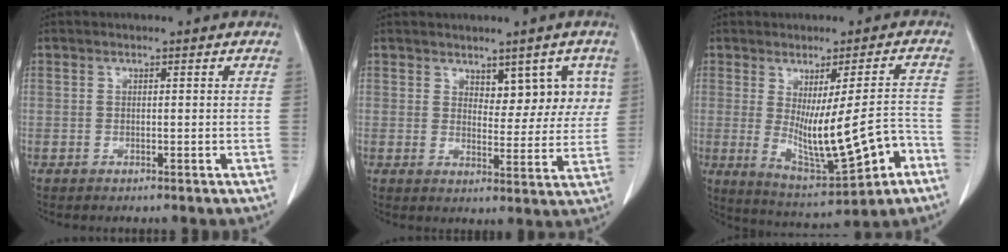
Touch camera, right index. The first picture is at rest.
{"total": 6.5, "force": [3.2, 3.5, 4.4], "torque": [-0.040, 0.006, 0.046]}
{"total": 13.6, "force": [-3.3, 2.3, 13.0], "torque": [-0.199, -0.015, -0.030]}